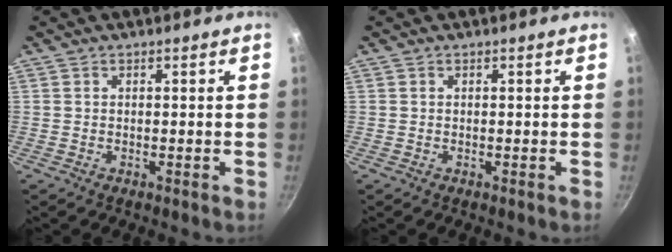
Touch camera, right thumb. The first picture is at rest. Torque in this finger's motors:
{"motor_torque": [0.00, 0.00, 0.17, -0.17, 0.00]}